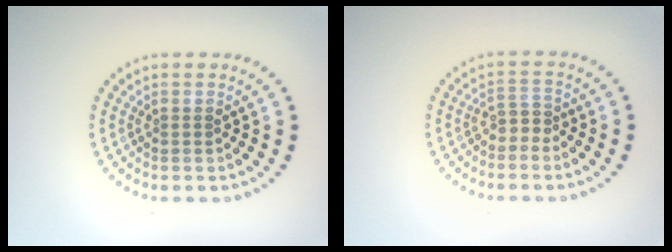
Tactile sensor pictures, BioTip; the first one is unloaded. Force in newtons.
{"total": 1.5, "press": 1.2, "slide": 0.9}